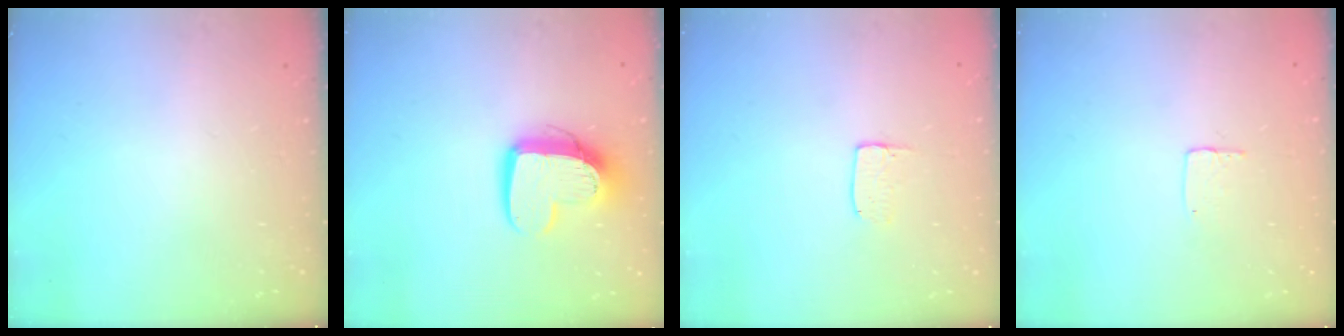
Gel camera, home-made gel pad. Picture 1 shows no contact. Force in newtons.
{"total": 12.9, "press": 12.8, "slide": 1.1}
{"total": 4.1, "press": 4.1, "slide": 0.3}
{"total": 3.5, "press": 3.5, "slide": 0.2}